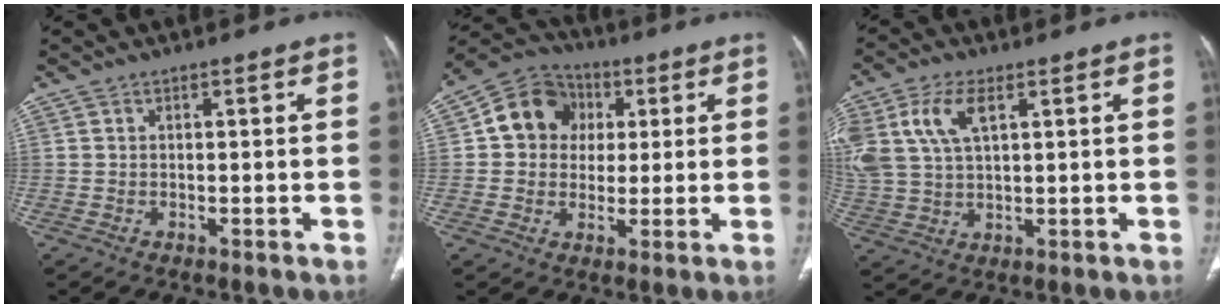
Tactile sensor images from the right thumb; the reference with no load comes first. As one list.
[{"total": 11.5, "force": [2.1, 10.1, 5.1], "torque": [-0.057, 0.012, 0.024]}, {"total": 11.4, "force": [4.4, 5.9, 8.7], "torque": [-0.202, 0.005, 0.092]}]